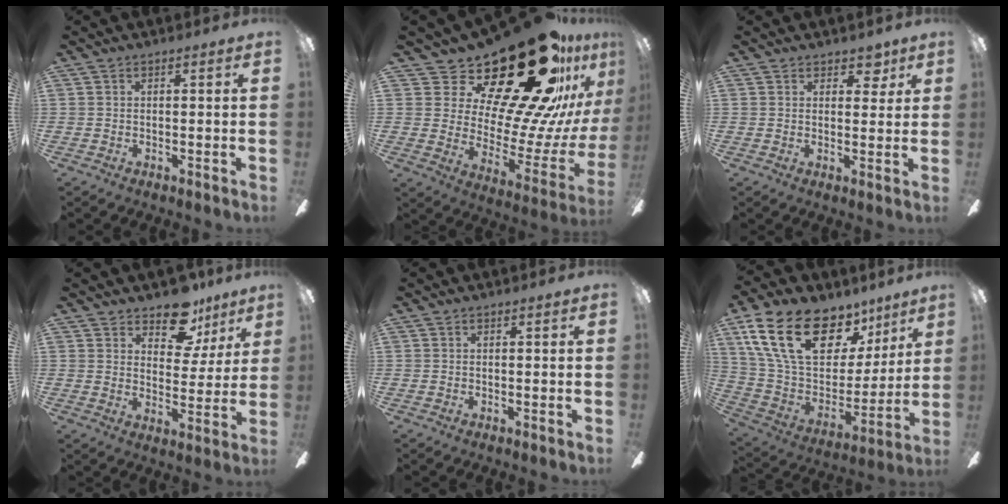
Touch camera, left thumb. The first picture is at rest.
{"total": 33.7, "force": [22.8, 12.5, 21.5], "torque": [-0.314, -0.183, 0.407]}
{"total": 4.2, "force": [3.0, 2.6, 1.5], "torque": [-0.006, -0.010, 0.049]}
{"total": 11.7, "force": [8.7, 6.1, 4.9], "torque": [-0.072, -0.048, 0.159]}
{"total": 0.0}
{"total": 24.9, "force": [13.7, 14.3, 15.1], "torque": [-0.279, -0.065, 0.251]}